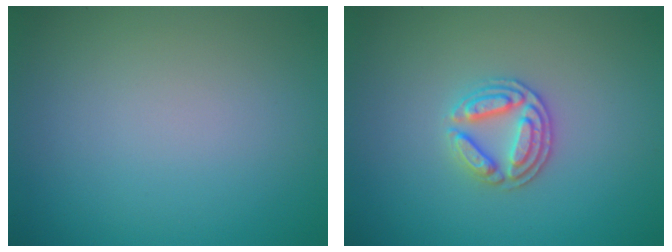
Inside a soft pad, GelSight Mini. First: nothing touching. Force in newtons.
{"total": 3.1, "press": 2.9, "slide": 1.1}